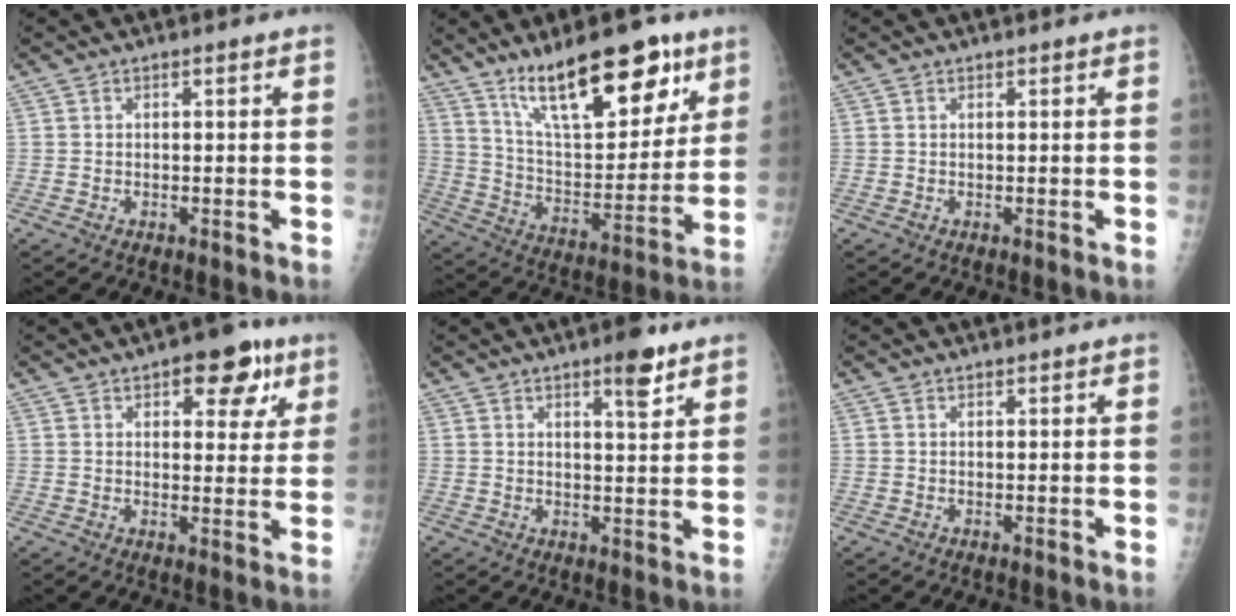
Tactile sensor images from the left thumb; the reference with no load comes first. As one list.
[{"total": 21.1, "force": [13.3, 7.8, 14.4], "torque": [-0.184, -0.068, 0.229]}, {"total": 0.0}, {"total": 9.9, "force": [5.2, 5.0, 6.8], "torque": [-0.046, -0.016, 0.064]}, {"total": 5.3, "force": [3.5, 1.3, 3.8], "torque": [-0.045, -0.022, 0.049]}, {"total": 0.6, "force": [0.6, 0.1, 0.0], "torque": [0.000, -0.004, 0.009]}]